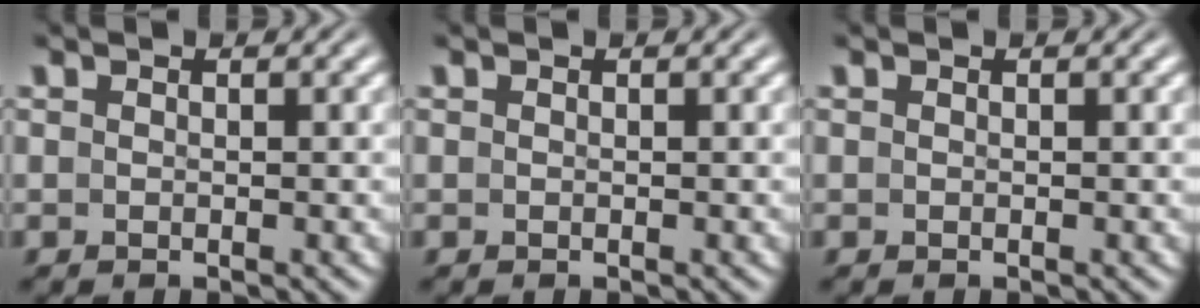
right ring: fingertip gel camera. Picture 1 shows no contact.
{"total": 0.0}
{"total": 0.0}